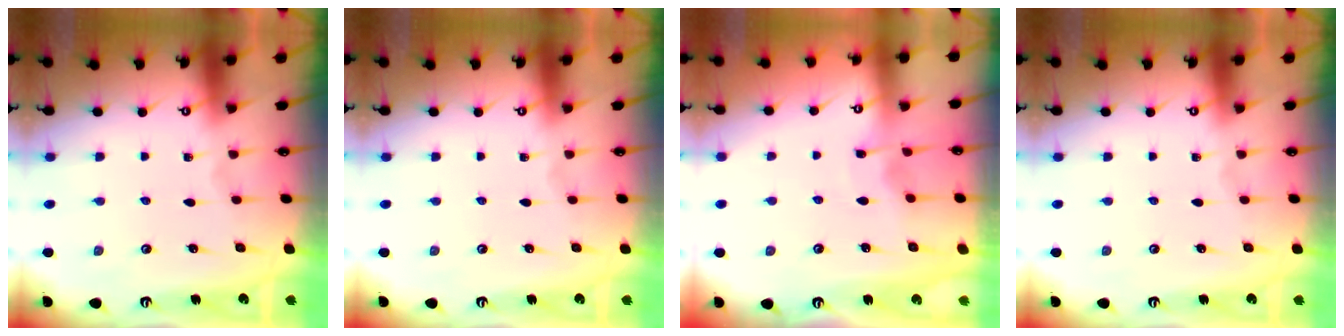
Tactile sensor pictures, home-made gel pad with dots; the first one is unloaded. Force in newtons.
{"total": 0.0}
{"total": 2.6, "press": 2.6, "slide": 0.2}
{"total": 0.0}